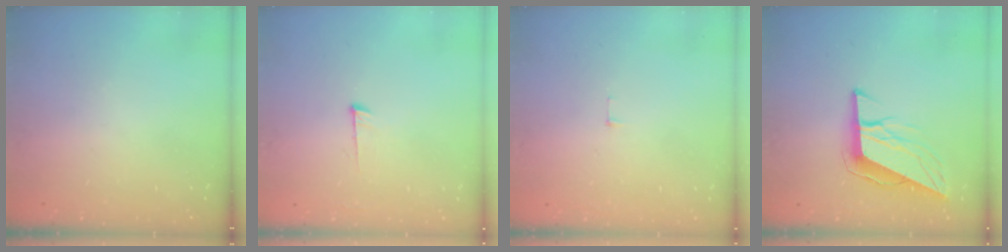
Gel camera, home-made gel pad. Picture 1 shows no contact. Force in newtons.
{"total": 6.1, "press": 6.1, "slide": 0.6}
{"total": 3.8, "press": 3.8, "slide": 0.3}
{"total": 10.5, "press": 10.2, "slide": 2.4}